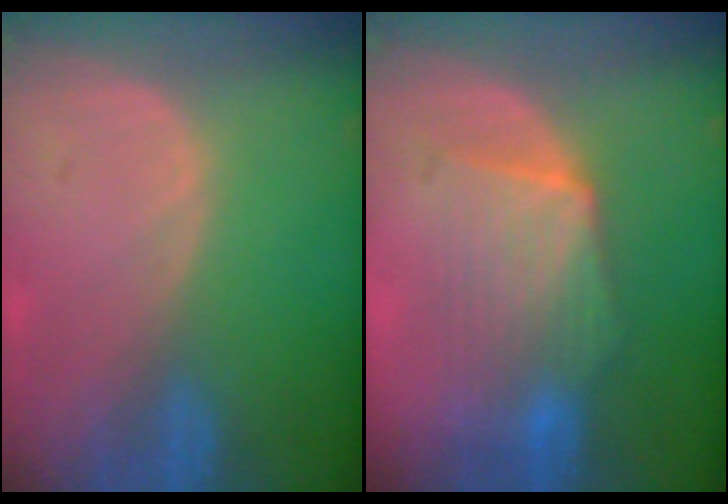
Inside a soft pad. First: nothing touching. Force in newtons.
{"total": 7.4, "press": 7.4, "slide": 0.4}